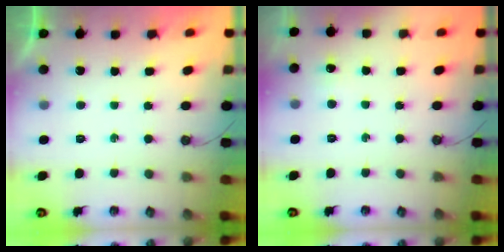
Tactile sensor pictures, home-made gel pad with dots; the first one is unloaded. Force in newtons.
{"total": 3.9, "press": 3.9, "slide": 0.2}